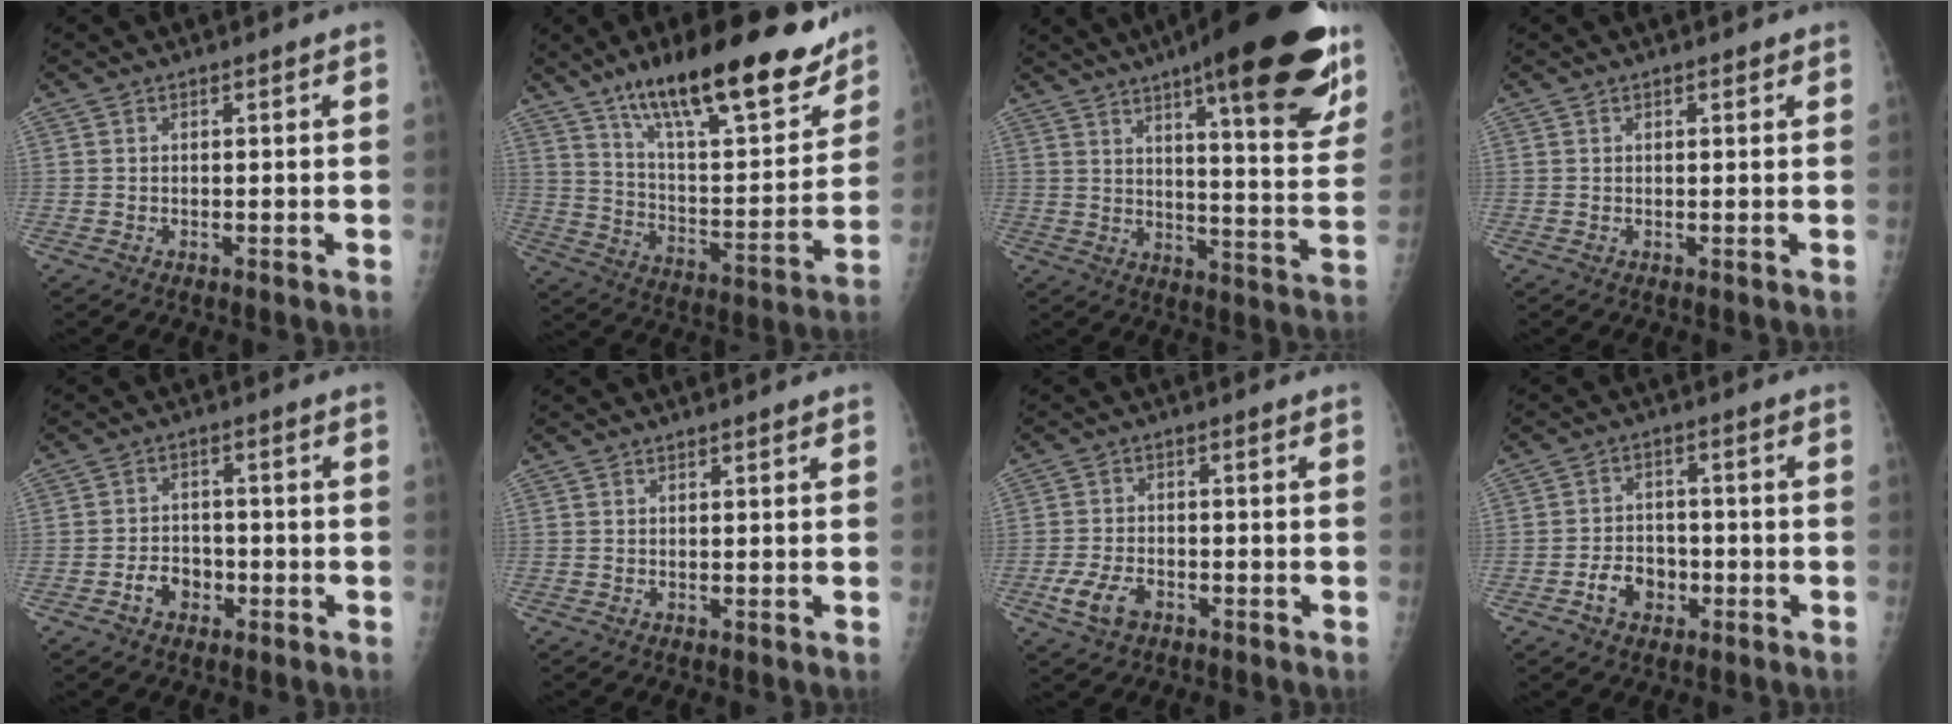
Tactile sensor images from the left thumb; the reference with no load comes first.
{"total": 25.8, "force": [18.1, 7.4, 16.9], "torque": [-0.222, -0.072, 0.290]}
{"total": 27.1, "force": [16.7, 6.0, 20.5], "torque": [-0.263, -0.057, 0.227]}
{"total": 0.9, "force": [0.6, 0.4, 0.7], "torque": [-0.009, -0.001, 0.007]}
{"total": 4.7, "force": [-2.1, 3.6, 2.2], "torque": [-0.017, 0.023, -0.037]}
{"total": 0.7, "force": [0.5, 0.1, 0.4], "torque": [-0.006, -0.001, 0.008]}
{"total": 5.6, "force": [-2.7, 3.3, 3.6], "torque": [-0.073, 0.010, -0.049]}
{"total": 6.0, "force": [-2.5, 4.5, 3.0], "torque": [-0.029, 0.025, -0.042]}